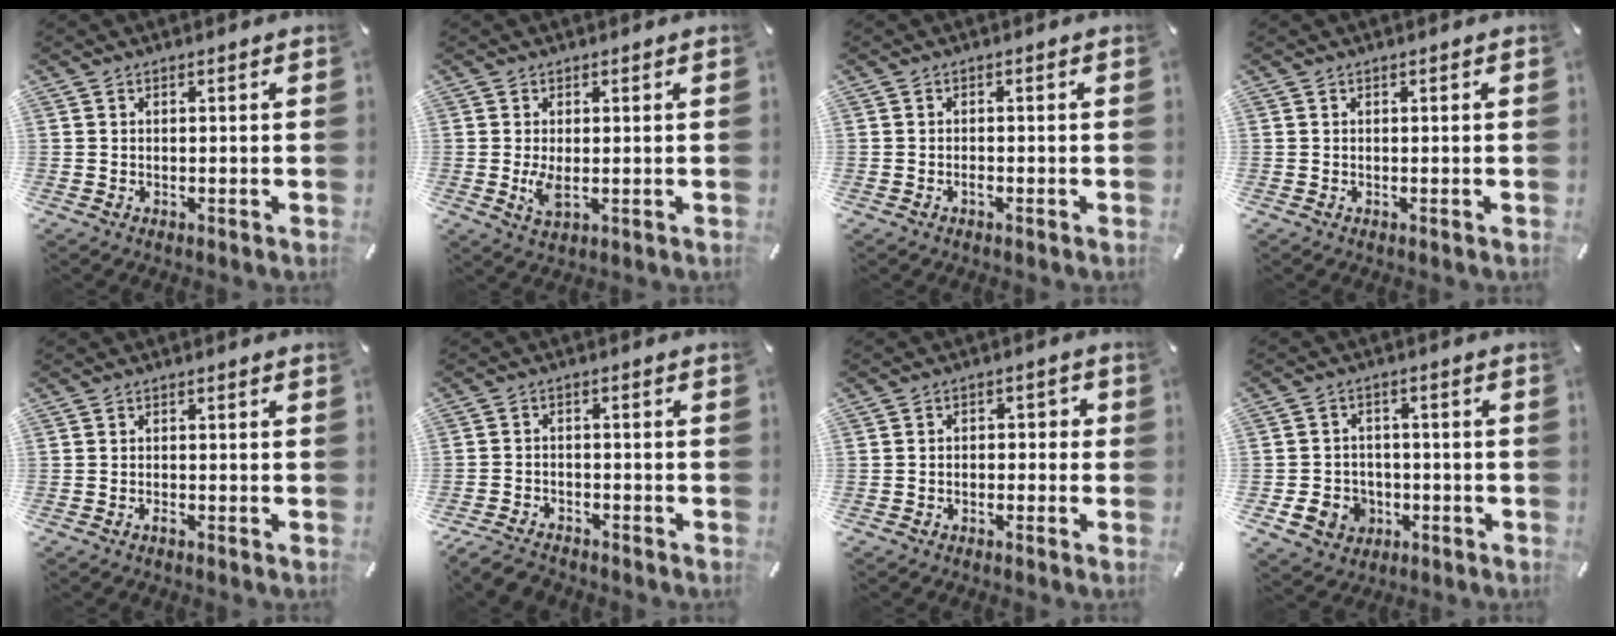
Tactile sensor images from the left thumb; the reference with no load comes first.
{"total": 4.7, "force": [-0.1, 2.2, 4.1], "torque": [-0.092, -0.009, -0.007]}
{"total": 0.9, "force": [-0.6, 0.4, 0.6], "torque": [-0.013, 0.000, -0.012]}
{"total": 0.0}
{"total": 0.9, "force": [-0.7, 0.2, 0.5], "torque": [-0.013, -0.002, -0.013]}
{"total": 4.6, "force": [-4.1, 1.8, 1.3], "torque": [-0.031, 0.019, -0.081]}
{"total": 2.9, "force": [-2.1, 1.7, 1.0], "torque": [-0.019, 0.015, -0.043]}
{"total": 7.0, "force": [-2.0, 6.3, 2.1], "torque": [-0.042, 0.009, -0.037]}